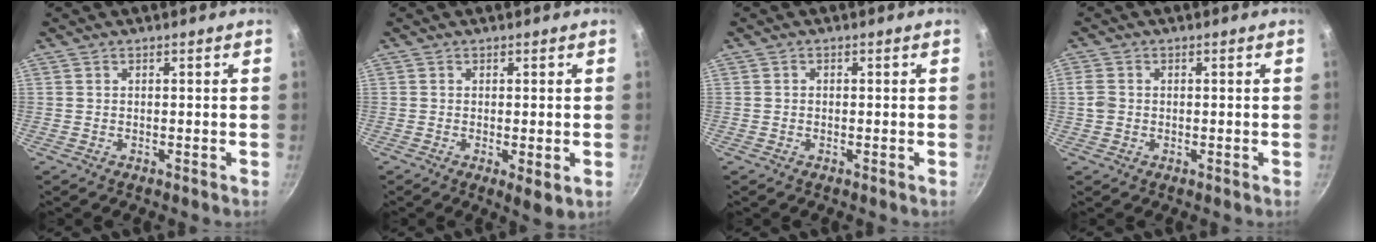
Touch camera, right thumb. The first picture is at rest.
{"total": 3.7, "force": [-0.8, 1.0, 3.4], "torque": [-0.057, -0.016, -0.008]}
{"total": 0.6, "force": [-0.2, 0.6, 0.2], "torque": [-0.005, 0.003, -0.003]}
{"total": 2.7, "force": [-0.2, 2.3, 1.4], "torque": [-0.024, 0.006, -0.005]}